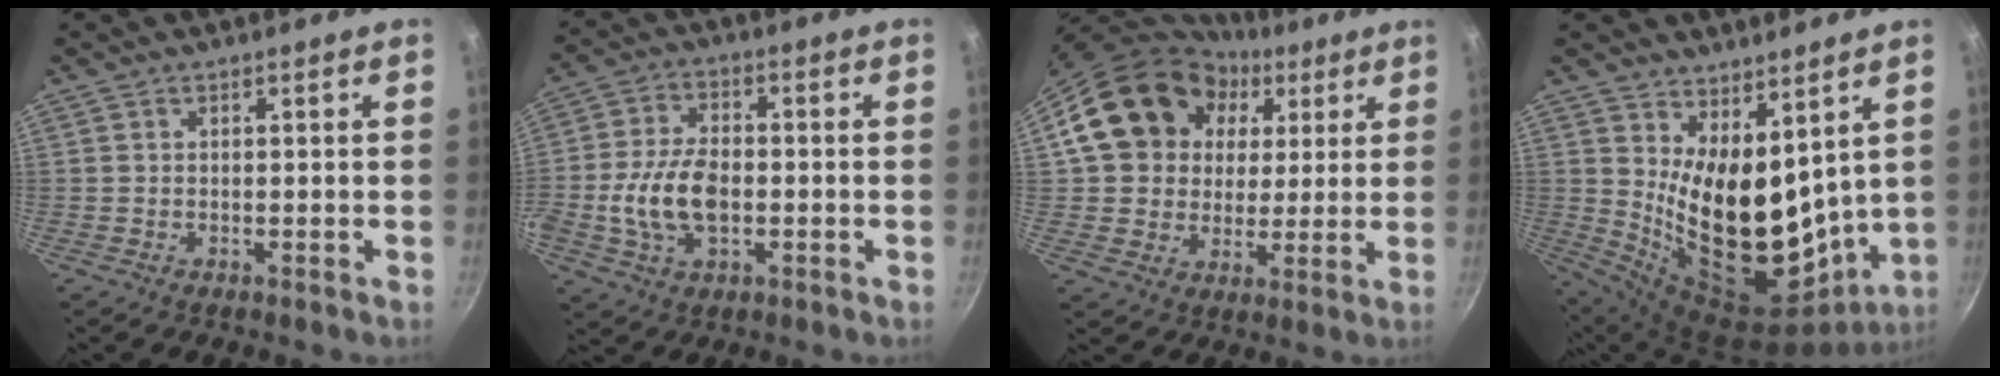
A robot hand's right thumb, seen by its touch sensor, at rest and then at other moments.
{"total": 11.3, "force": [-1.9, 6.7, 8.8], "torque": [-0.163, 0.020, -0.040]}
{"total": 19.8, "force": [6.0, 16.5, 9.2], "torque": [-0.147, 0.021, 0.102]}
{"total": 18.8, "force": [5.9, 9.8, 14.9], "torque": [-0.202, -0.082, 0.127]}